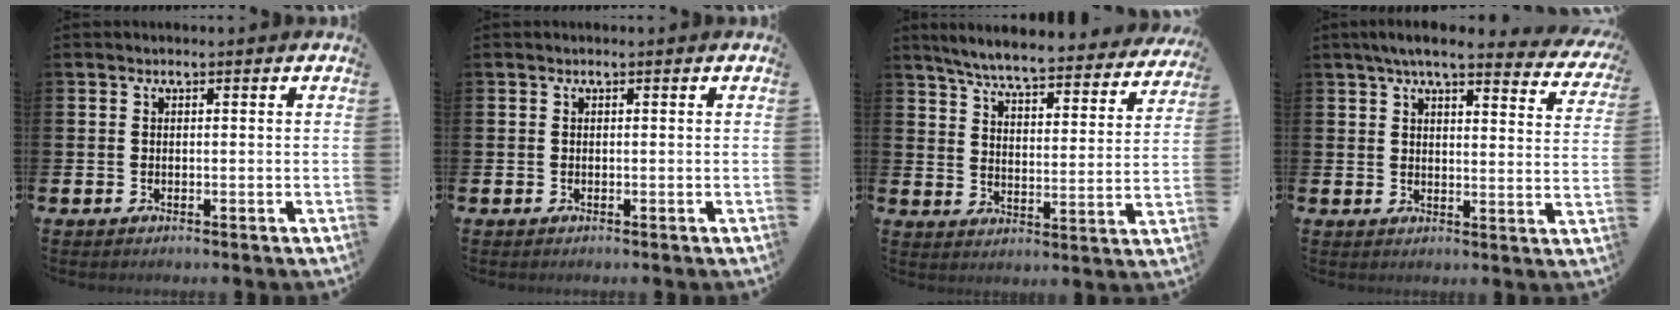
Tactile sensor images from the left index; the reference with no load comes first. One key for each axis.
{"total": 0.0}
{"total": 6.4, "fx": 6.0, "fy": 0.2, "fz": 2.2, "tx": -0.062, "ty": -0.049, "tz": 0.098}
{"total": 5.9, "fx": 5.1, "fy": 0.8, "fz": 2.8, "tx": -0.058, "ty": -0.027, "tz": 0.084}